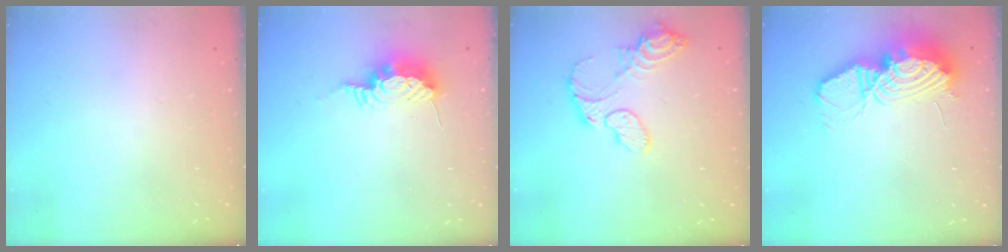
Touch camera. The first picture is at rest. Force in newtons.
{"total": 8.4, "press": 8.4, "slide": 0.4}
{"total": 11.6, "press": 11.5, "slide": 0.8}
{"total": 16.7, "press": 16.6, "slide": 1.5}